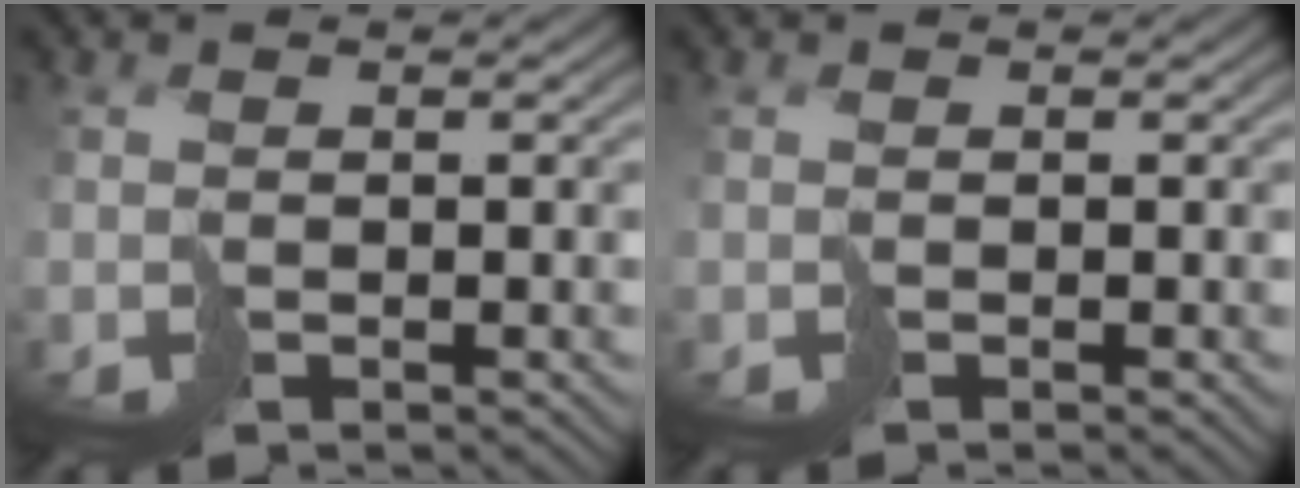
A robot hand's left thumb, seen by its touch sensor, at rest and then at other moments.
{"total": 0.0}